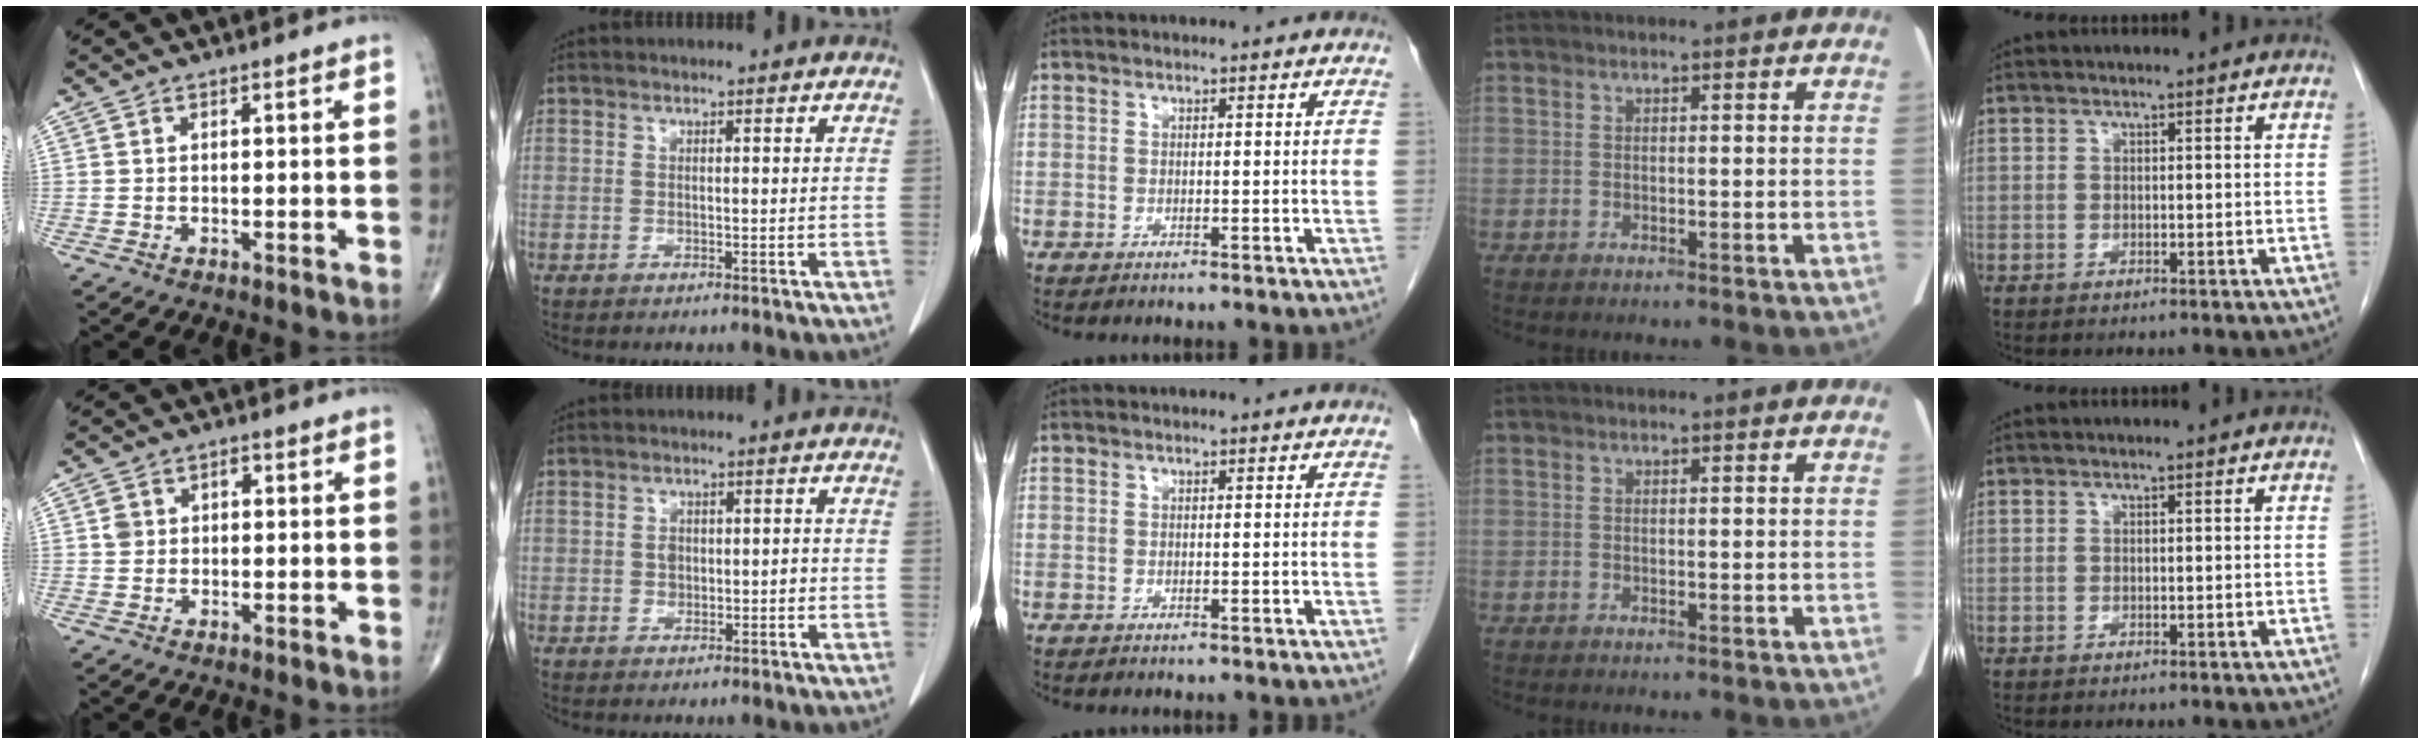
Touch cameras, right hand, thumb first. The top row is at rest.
{"thumb": {"total": 3.3, "force": [0.5, 2.7, 1.8], "torque": [-0.020, 0.013, 0.009]}, "index": {"total": 2.3, "force": [-0.3, 1.6, 1.6], "torque": [-0.023, 0.006, -0.002]}}